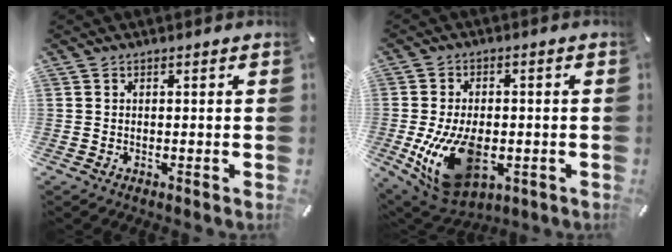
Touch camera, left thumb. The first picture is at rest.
{"total": 17.0, "force": [-3.5, 10.5, 12.9], "torque": [-0.251, -0.007, -0.049]}